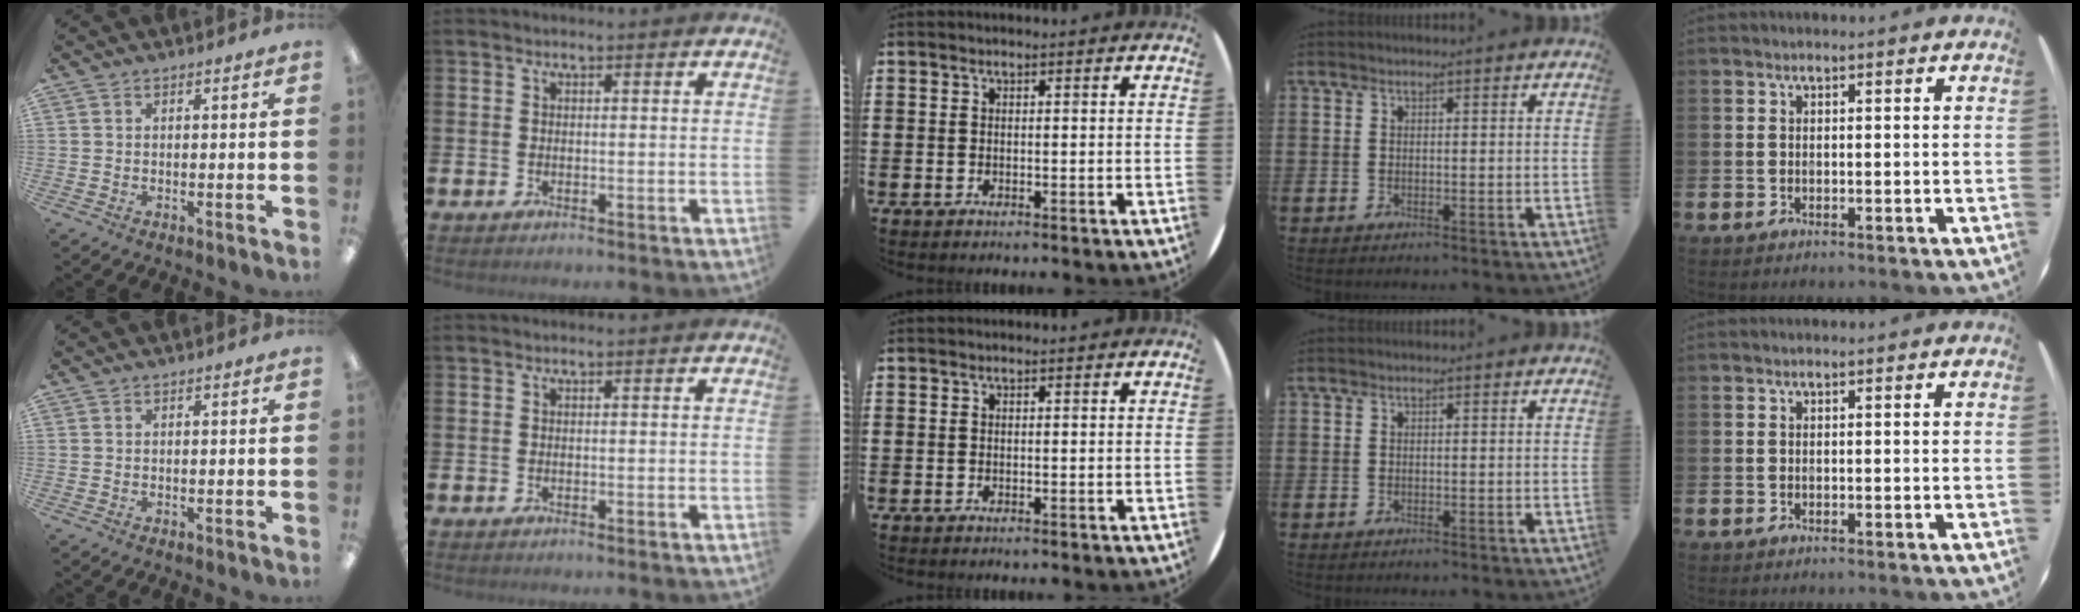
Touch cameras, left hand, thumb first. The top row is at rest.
{}